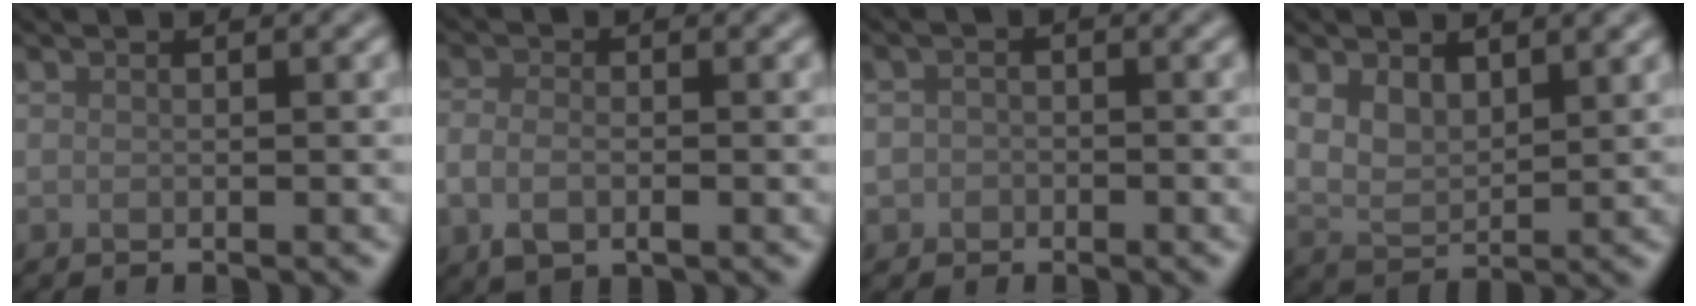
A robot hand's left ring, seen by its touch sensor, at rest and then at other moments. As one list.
[{"total": 3.2, "force": [-0.9, 2.0, 2.3], "torque": [-0.054, -0.007, -0.021]}, {"total": 1.4, "force": [-0.5, 1.3, 0.2], "torque": [0.008, -0.001, -0.012]}, {"total": 3.3, "force": [1.4, 1.8, 2.4], "torque": [-0.054, -0.004, 0.032]}]